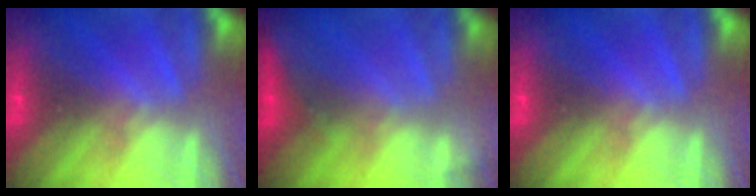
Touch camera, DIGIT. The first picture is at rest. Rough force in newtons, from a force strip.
{"total": 2.9}
{"total": 0.0}